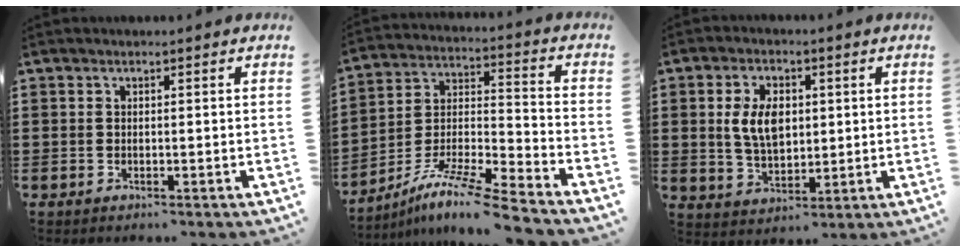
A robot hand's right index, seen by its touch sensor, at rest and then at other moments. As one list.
[{"total": 9.9, "force": [-8.2, 0.0, 5.6], "torque": [-0.104, 0.002, -0.165]}, {"total": 7.1, "force": [1.1, 4.3, 5.5], "torque": [-0.122, 0.007, 0.012]}]